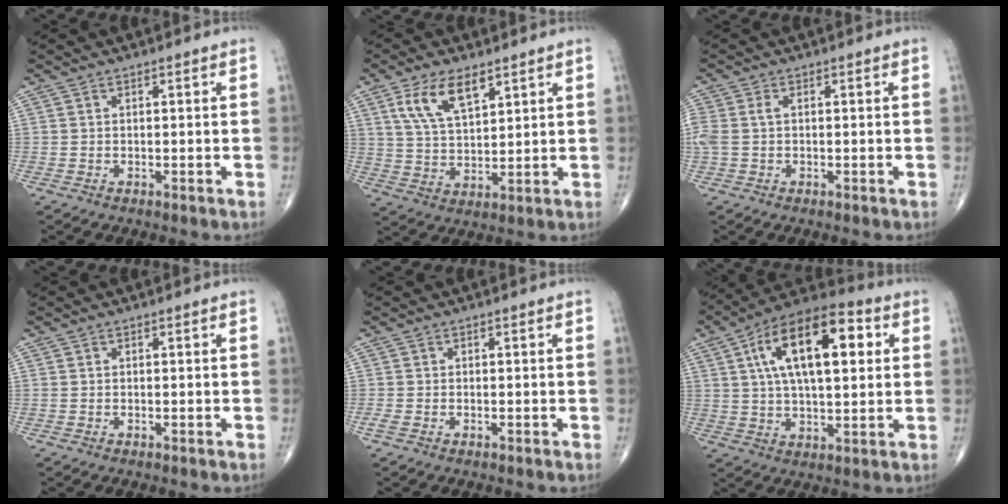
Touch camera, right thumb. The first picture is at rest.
{"total": 9.6, "force": [5.2, 4.3, 6.8], "torque": [-0.119, -0.021, 0.105]}
{"total": 4.0, "force": [0.3, 2.5, 3.1], "torque": [-0.101, 0.015, 0.008]}
{"total": 0.0}
{"total": 1.1, "force": [-0.5, 0.6, 0.8], "torque": [-0.030, -0.001, -0.010]}
{"total": 19.3, "force": [5.3, 8.7, 16.4], "torque": [-0.254, 0.013, 0.076]}